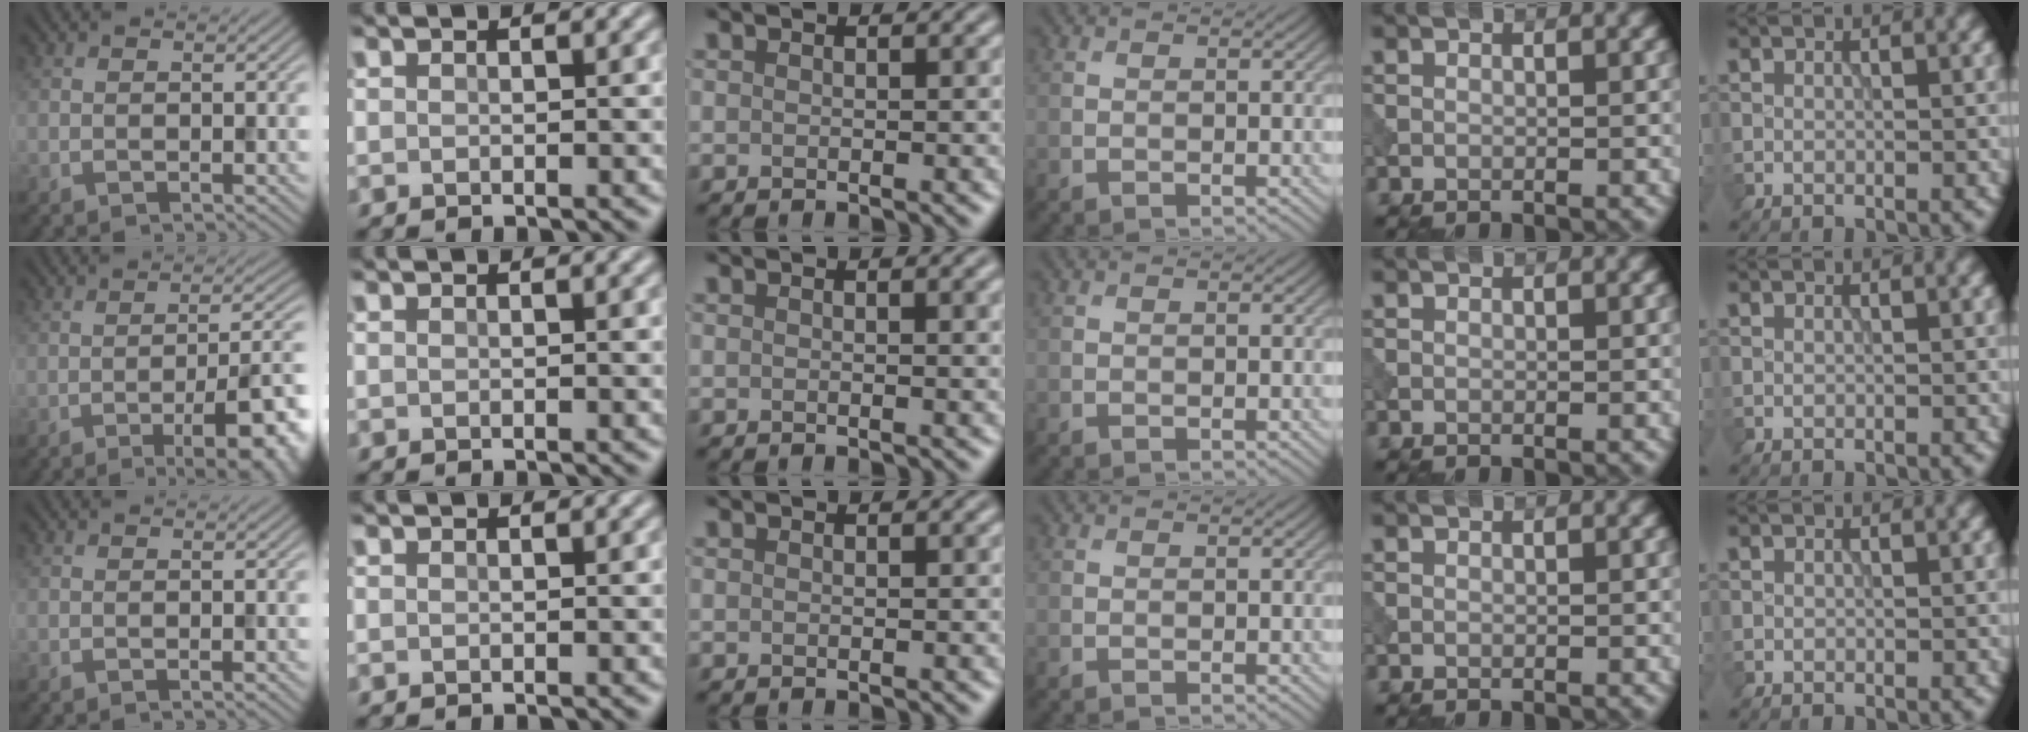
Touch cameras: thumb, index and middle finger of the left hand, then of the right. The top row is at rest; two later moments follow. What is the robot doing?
{"motion": "dispense", "object": "syringe"}